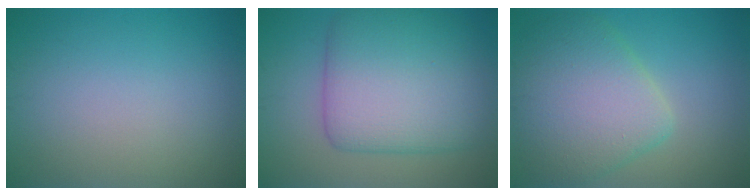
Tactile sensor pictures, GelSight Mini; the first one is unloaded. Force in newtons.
{"total": 9.3, "press": 9.3, "slide": 0.1}
{"total": 7.2, "press": 7.2, "slide": 0.3}